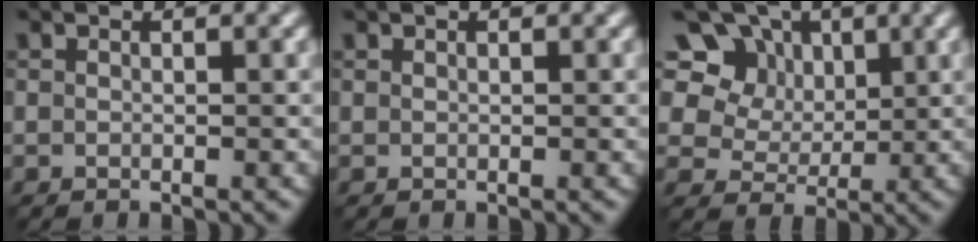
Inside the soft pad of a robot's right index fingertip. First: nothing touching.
{"total": 0.0}
{"total": 14.7, "force": [7.0, 10.8, 7.0], "torque": [-0.165, 0.050, 0.118]}